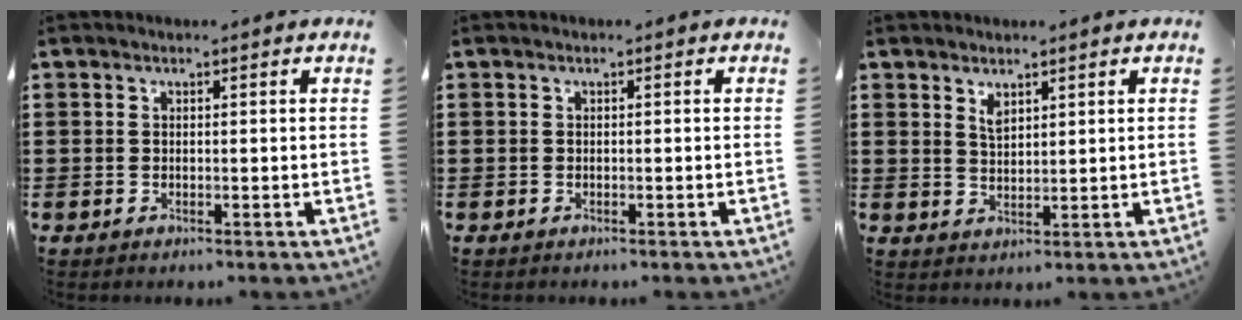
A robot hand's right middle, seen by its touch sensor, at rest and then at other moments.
{"total": 0.0}
{"total": 2.2, "force": [1.7, 1.0, 1.1], "torque": [-0.016, 0.000, 0.028]}